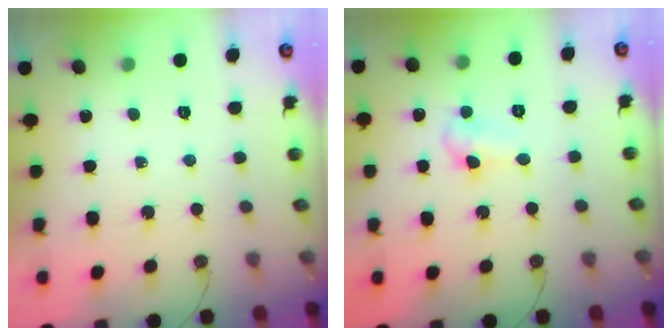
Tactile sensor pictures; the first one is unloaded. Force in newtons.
{"total": 4.4, "press": 4.3, "slide": 1.2}